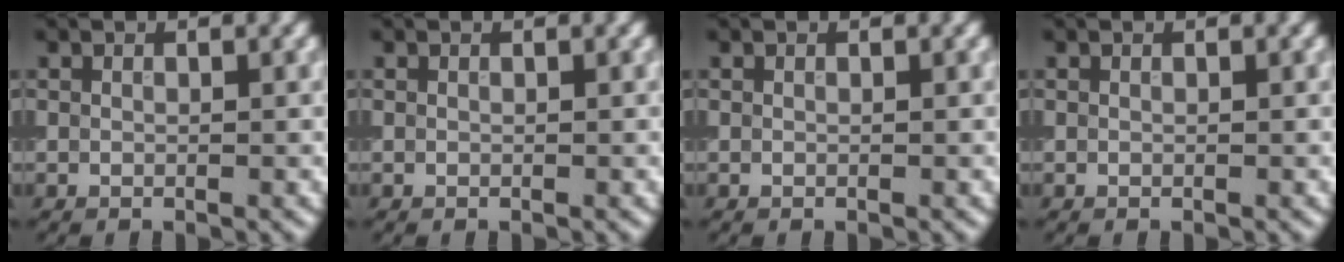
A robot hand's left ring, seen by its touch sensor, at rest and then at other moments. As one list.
[{"total": 0.0}, {"total": 0.0}, {"total": 0.0}]